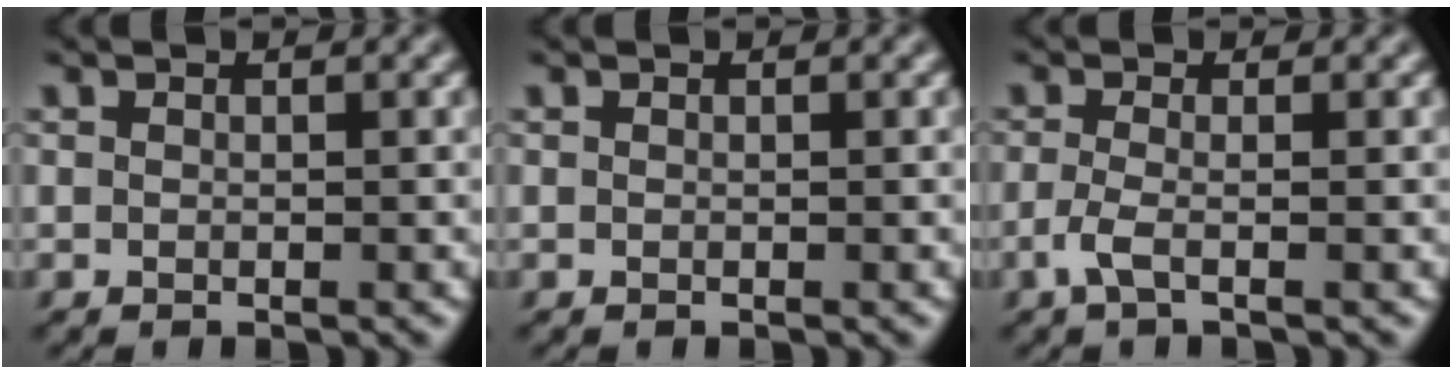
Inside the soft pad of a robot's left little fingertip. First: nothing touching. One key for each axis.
{"total": 0.0}
{"total": 1.8, "fx": -0.9, "fy": 0.2, "fz": 1.6, "tx": -0.040, "ty": -0.003, "tz": -0.022}